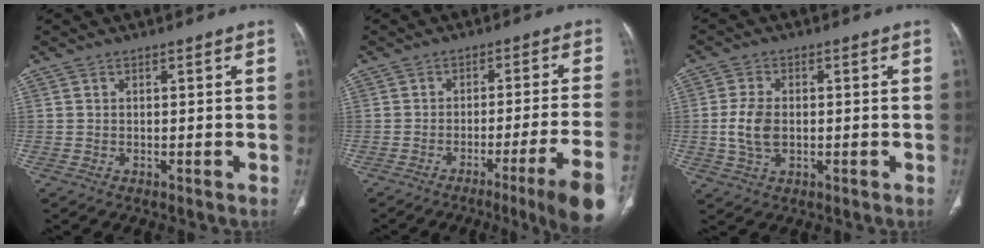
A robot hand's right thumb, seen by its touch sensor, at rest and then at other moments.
{"total": 12.7, "force": [-6.9, -1.0, 10.6], "torque": [-0.134, 0.023, -0.098]}
{"total": 5.9, "force": [-0.5, 3.5, 4.6], "torque": [-0.101, 0.003, -0.008]}